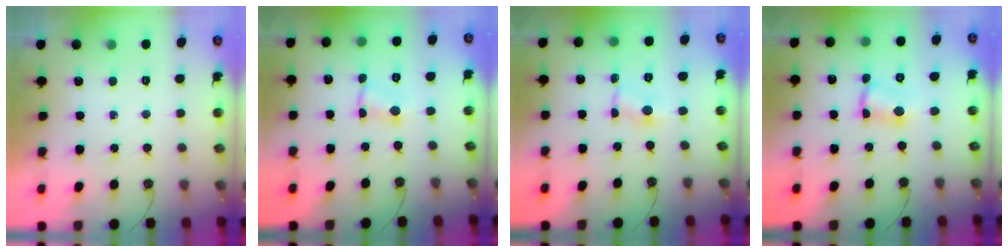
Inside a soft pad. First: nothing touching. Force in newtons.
{"total": 1.2, "press": 1.2, "slide": 0.2}
{"total": 1.6, "press": 1.5, "slide": 0.2}
{"total": 2.0, "press": 2.0, "slide": 0.6}